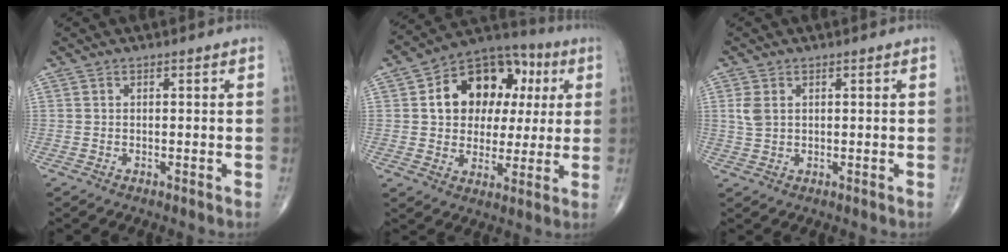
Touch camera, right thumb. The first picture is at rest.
{"total": 17.6, "force": [4.2, 12.7, 11.5], "torque": [-0.125, 0.019, 0.062]}
{"total": 2.9, "force": [0.9, 1.9, 2.1], "torque": [-0.050, 0.002, 0.021]}